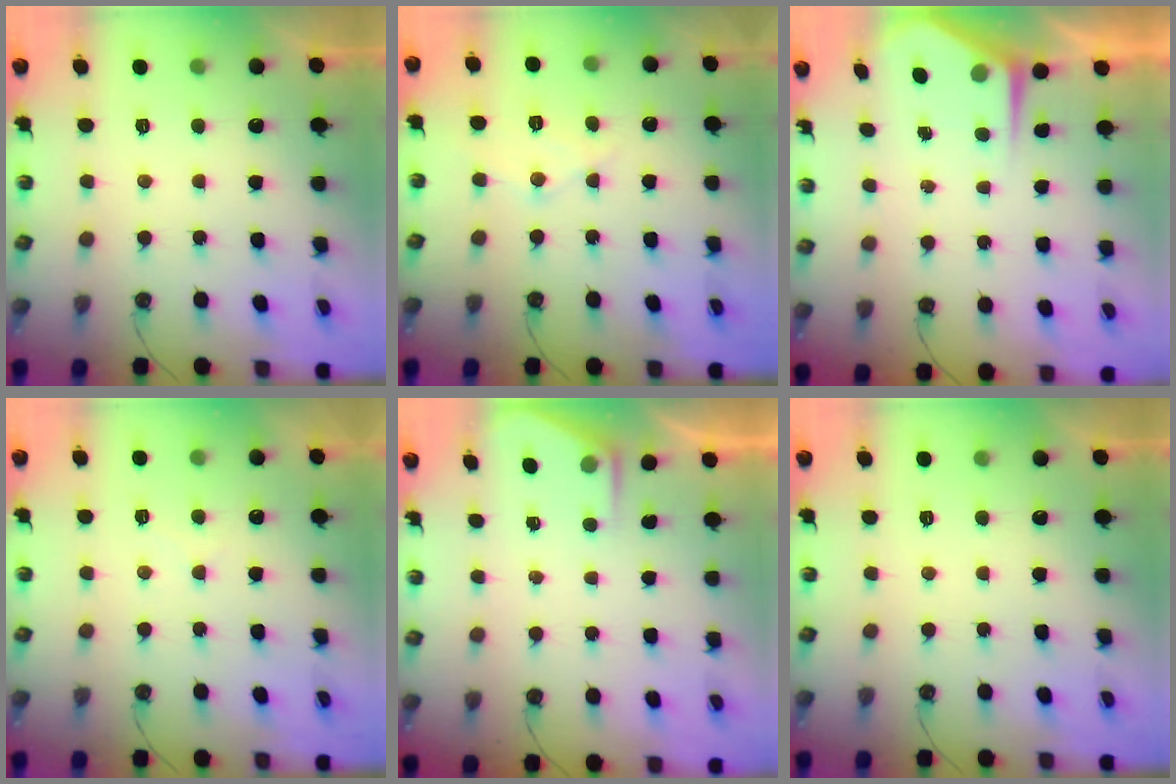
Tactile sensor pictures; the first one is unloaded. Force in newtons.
{"total": 8.8, "press": 8.7, "slide": 0.7}
{"total": 5.1, "press": 5.1, "slide": 0.1}
{"total": 5.0, "press": 4.9, "slide": 0.7}
{"total": 1.5, "press": 1.4, "slide": 0.2}
{"total": 0.0}